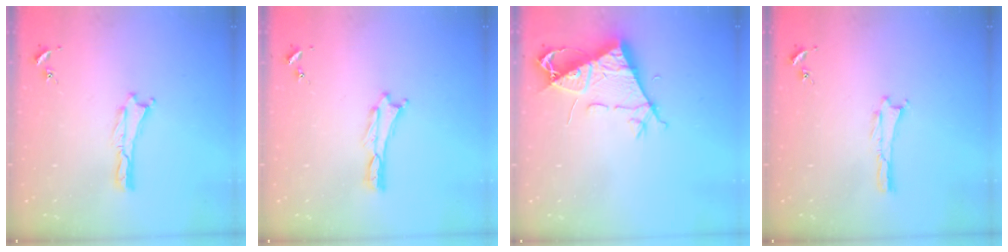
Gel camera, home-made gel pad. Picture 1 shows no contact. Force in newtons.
{"total": 0.0}
{"total": 8.2, "press": 8.1, "slide": 1.2}
{"total": 0.0}